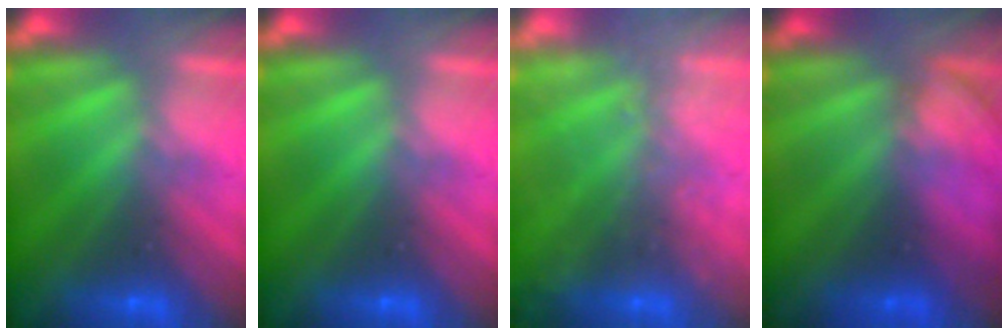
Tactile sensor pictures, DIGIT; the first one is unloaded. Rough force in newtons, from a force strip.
{"total": 0.0}
{"total": 2.4}
{"total": 2.3}